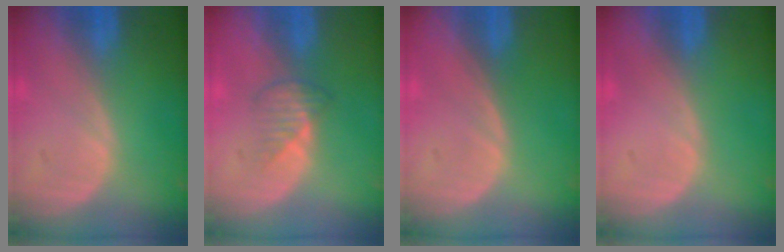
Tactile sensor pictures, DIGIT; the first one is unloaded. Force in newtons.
{"total": 2.6, "press": 2.6, "slide": 0.4}
{"total": 0.0}
{"total": 0.0}